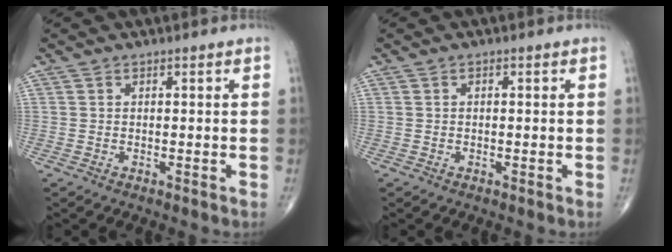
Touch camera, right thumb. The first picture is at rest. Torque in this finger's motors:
{"motor_torque": [-0.48, -0.32, -0.19, -0.12, 0.00]}